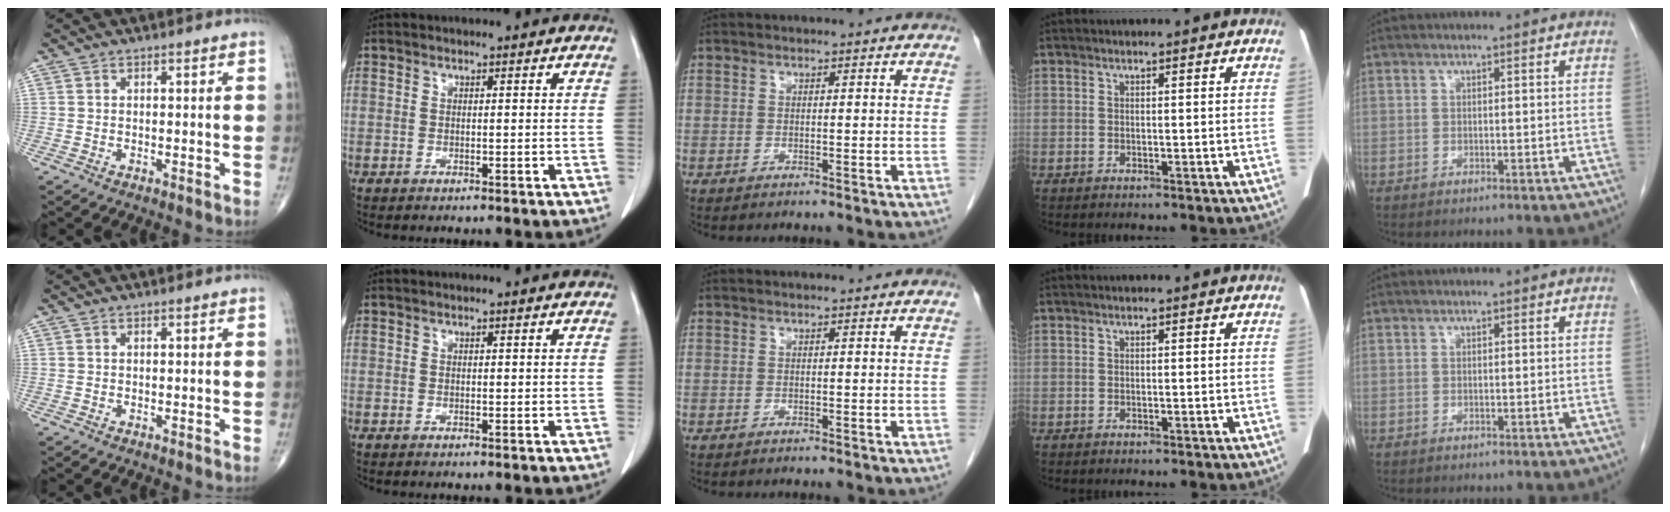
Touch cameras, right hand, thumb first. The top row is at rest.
{}